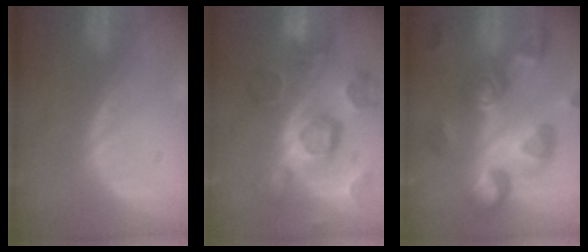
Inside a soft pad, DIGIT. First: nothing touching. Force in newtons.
{"total": 12.1, "press": 10.5, "slide": 6.0}
{"total": 11.2, "press": 10.1, "slide": 5.0}